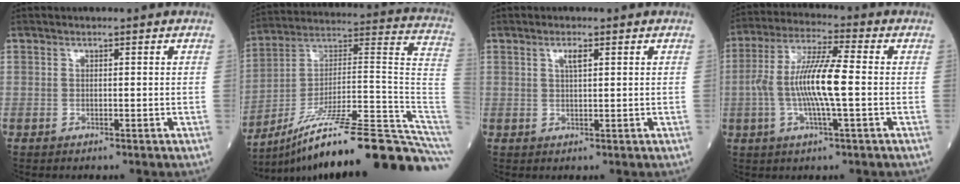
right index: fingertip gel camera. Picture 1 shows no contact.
{"total": 28.6, "force": [-21.9, 0.6, 18.4], "torque": [-0.161, 0.030, -0.337]}
{"total": 1.7, "force": [0.8, 0.3, 1.5], "torque": [-0.029, 0.001, 0.014]}
{"total": 11.3, "force": [-1.1, 1.0, 11.2], "torque": [-0.220, 0.007, -0.028]}